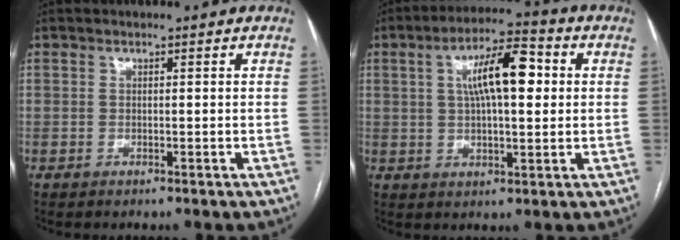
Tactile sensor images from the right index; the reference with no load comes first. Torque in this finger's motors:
{"motor_torque": [1.16, -0.24, 0.39, 0.17]}